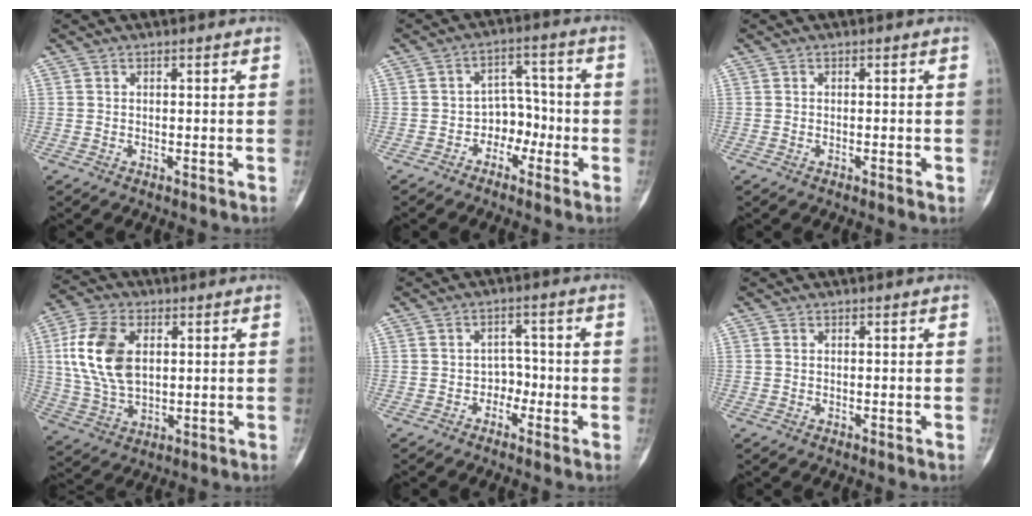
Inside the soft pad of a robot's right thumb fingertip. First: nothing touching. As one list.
[{"total": 5.9, "force": [-2.6, 4.5, 2.7], "torque": [-0.004, 0.037, -0.053]}, {"total": 0.8, "force": [-0.3, 0.2, 0.7], "torque": [-0.013, -0.001, -0.004]}, {"total": 13.6, "force": [2.4, 8.6, 10.3], "torque": [-0.204, 0.001, 0.048]}, {"total": 3.2, "force": [-1.6, 2.4, 1.3], "torque": [0.005, 0.020, -0.034]}, {"total": 0.0}]